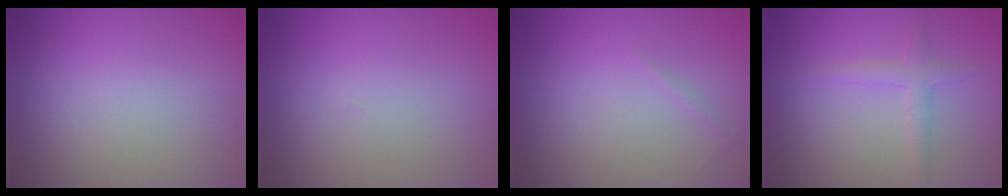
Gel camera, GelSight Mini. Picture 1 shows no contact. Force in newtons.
{"total": 0.0}
{"total": 0.5, "press": 0.5, "slide": 0.0}
{"total": 1.9, "press": 1.9, "slide": 0.1}